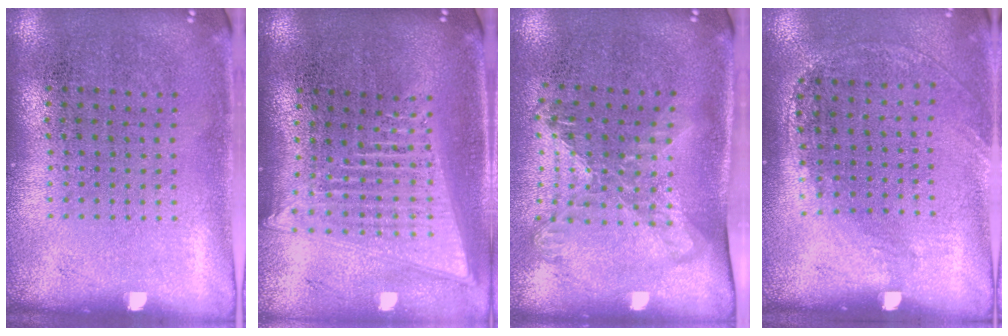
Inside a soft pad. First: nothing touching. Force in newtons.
{"total": 2.1, "press": 1.8, "slide": 1.1}
{"total": 1.7, "press": 1.3, "slide": 1.0}
{"total": 1.3, "press": 0.9, "slide": 0.9}